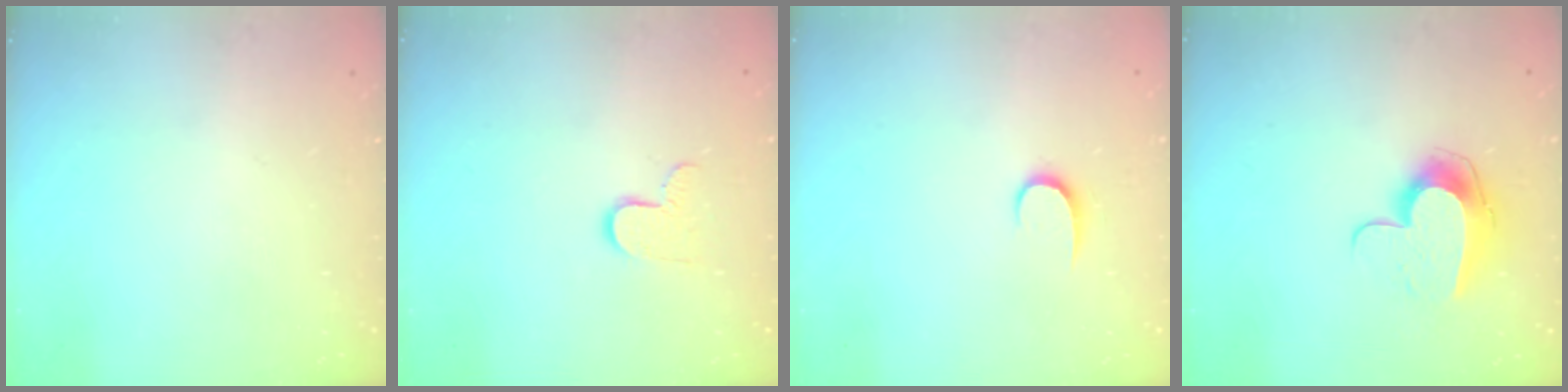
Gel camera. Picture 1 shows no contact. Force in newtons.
{"total": 6.4, "press": 6.4, "slide": 0.5}
{"total": 5.4, "press": 5.4, "slide": 0.5}
{"total": 10.7, "press": 10.6, "slide": 0.7}